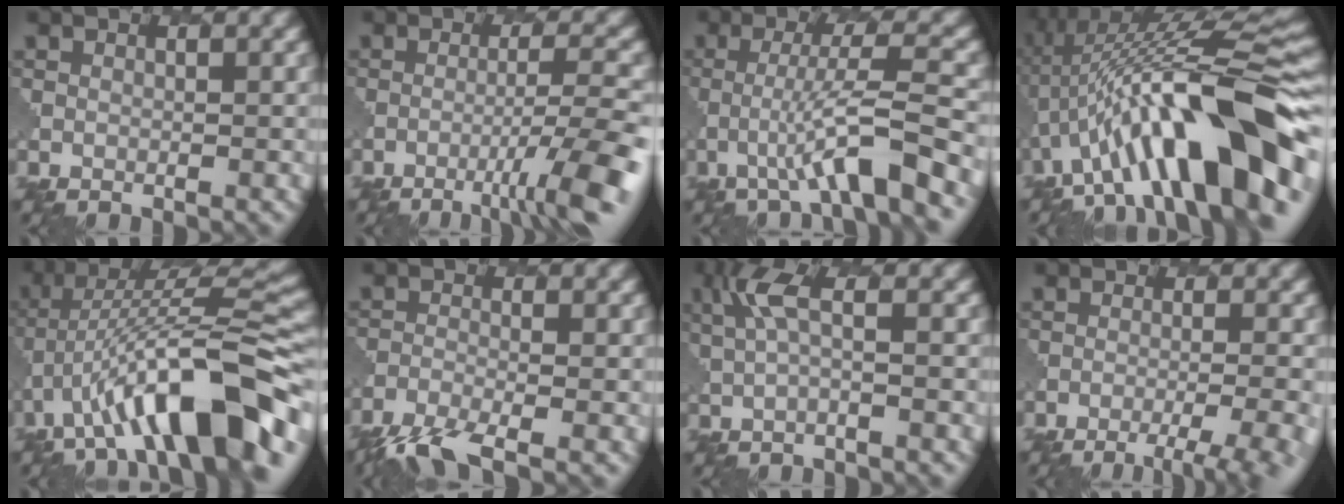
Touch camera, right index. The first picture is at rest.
{"total": 6.9, "force": [-3.4, 0.8, 5.9], "torque": [-0.084, 0.009, -0.056]}
{"total": 5.6, "force": [-2.0, 0.5, 5.2], "torque": [-0.083, 0.014, -0.041]}
{"total": 14.6, "force": [-3.1, 3.8, 13.7], "torque": [-0.193, 0.038, -0.048]}
{"total": 12.2, "force": [-5.1, 3.5, 10.5], "torque": [-0.165, 0.023, -0.077]}
{"total": 4.6, "force": [-3.7, 0.9, 2.5], "torque": [-0.047, -0.012, -0.078]}
{"total": 3.0, "force": [1.1, 0.6, 2.8], "torque": [-0.059, 0.002, 0.021]}
{"total": 5.8, "force": [-3.6, 1.5, 4.2], "torque": [-0.048, -0.006, -0.040]}